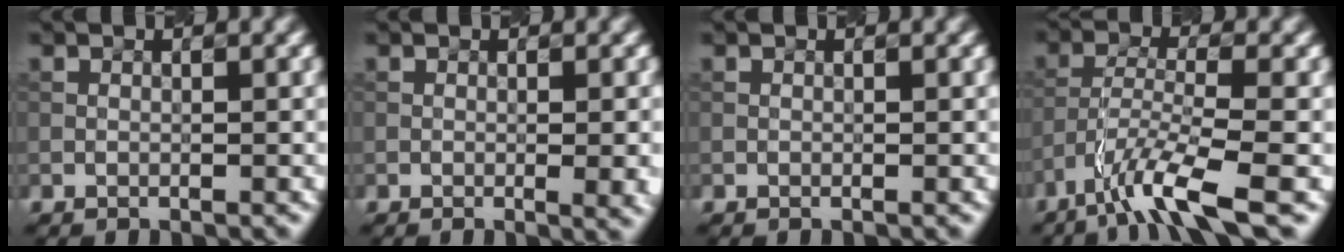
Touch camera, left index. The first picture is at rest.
{"total": 3.0, "force": [-0.4, 1.1, 2.8], "torque": [-0.021, 0.005, 0.001]}
{"total": 0.0}
{"total": 6.0, "force": [-4.3, 0.7, 4.2], "torque": [-0.073, 0.001, -0.080]}